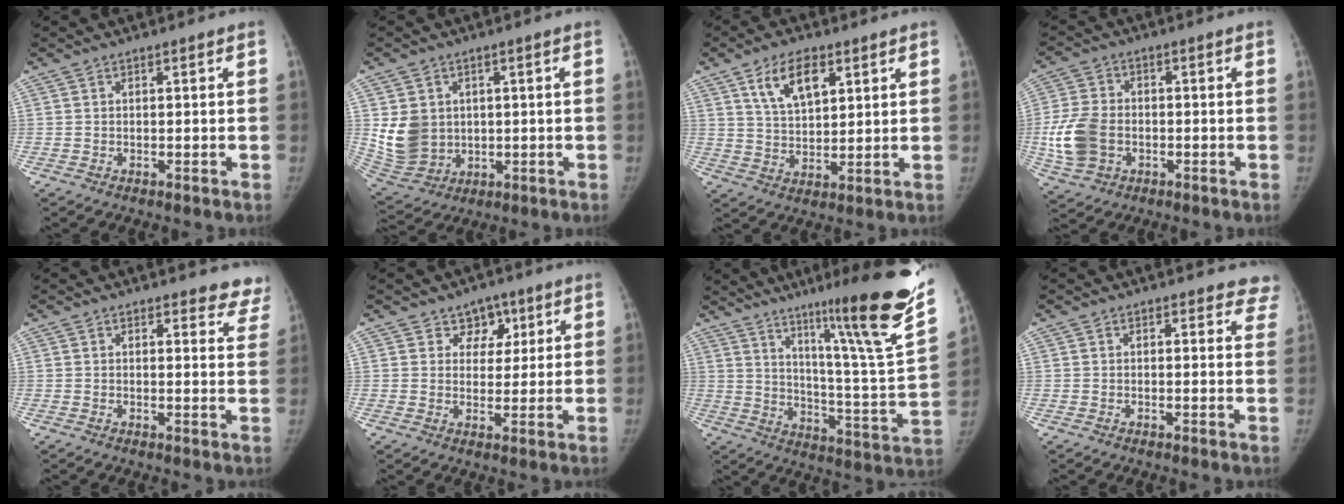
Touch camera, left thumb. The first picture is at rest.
{"total": 9.9, "force": [1.2, 8.5, 5.0], "torque": [-0.073, -0.009, 0.049]}
{"total": 9.7, "force": [4.8, 5.0, 6.7], "torque": [-0.100, -0.022, 0.091]}
{"total": 10.2, "force": [-2.0, 7.6, 6.5], "torque": [-0.131, 0.007, -0.035]}
{"total": 7.3, "force": [6.9, 2.5, 0.6], "torque": [0.046, -0.037, 0.044]}
{"total": 5.4, "force": [3.0, 4.2, 1.3], "torque": [0.016, -0.012, 0.044]}
{"total": 27.7, "force": [16.4, 2.7, 22.1], "torque": [-0.301, -0.080, 0.248]}
{"total": 5.2, "force": [4.8, 2.2, 0.3], "torque": [0.045, -0.020, 0.024]}